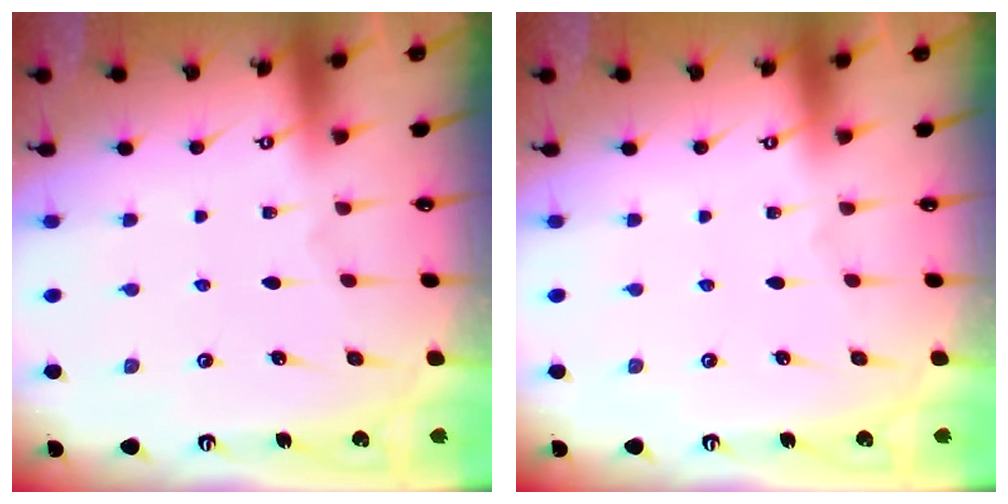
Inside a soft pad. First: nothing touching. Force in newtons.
{"total": 0.0}